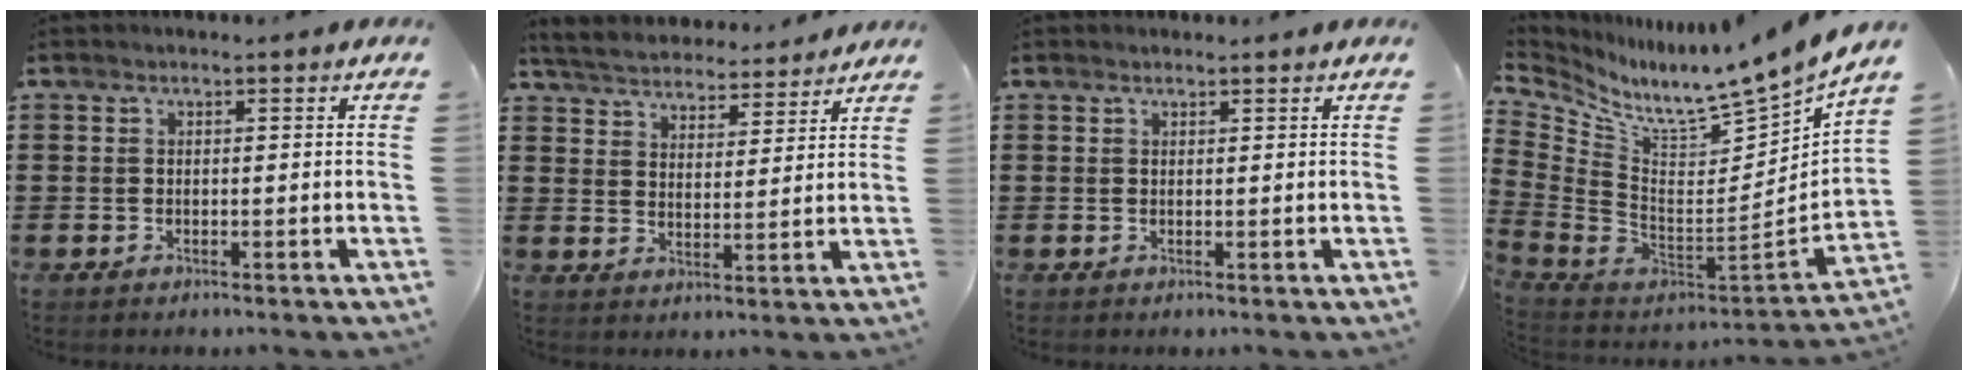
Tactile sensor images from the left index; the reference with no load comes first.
{"total": 4.9, "force": [4.8, 0.6, 0.2], "torque": [-0.029, -0.028, 0.083]}
{"total": 0.5, "force": [0.5, 0.2, 0.1], "torque": [-0.003, 0.001, 0.010]}
{"total": 8.6, "force": [7.1, -0.3, 4.9], "torque": [-0.102, -0.079, 0.103]}